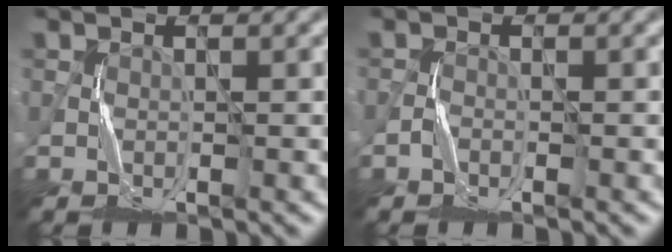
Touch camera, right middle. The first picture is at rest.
{"total": 1.0, "force": [-0.9, 0.3, 0.2], "torque": [-0.006, 0.003, -0.018]}